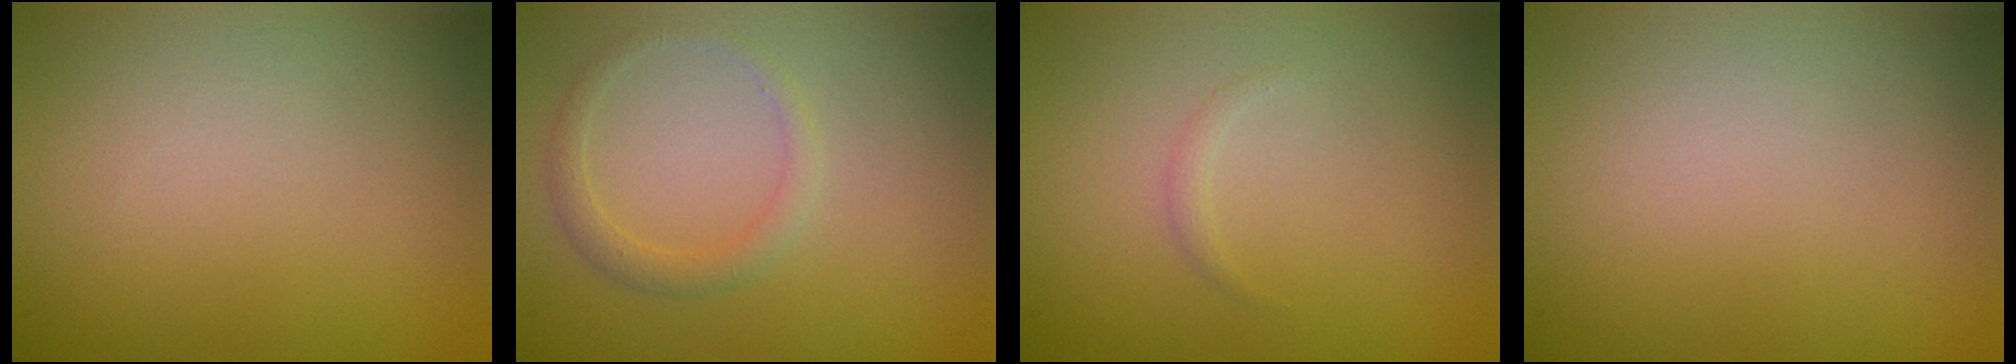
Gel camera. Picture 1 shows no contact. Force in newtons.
{"total": 1.5, "press": 1.5, "slide": 0.1}
{"total": 0.5, "press": 0.5, "slide": 0.0}
{"total": 0.0}